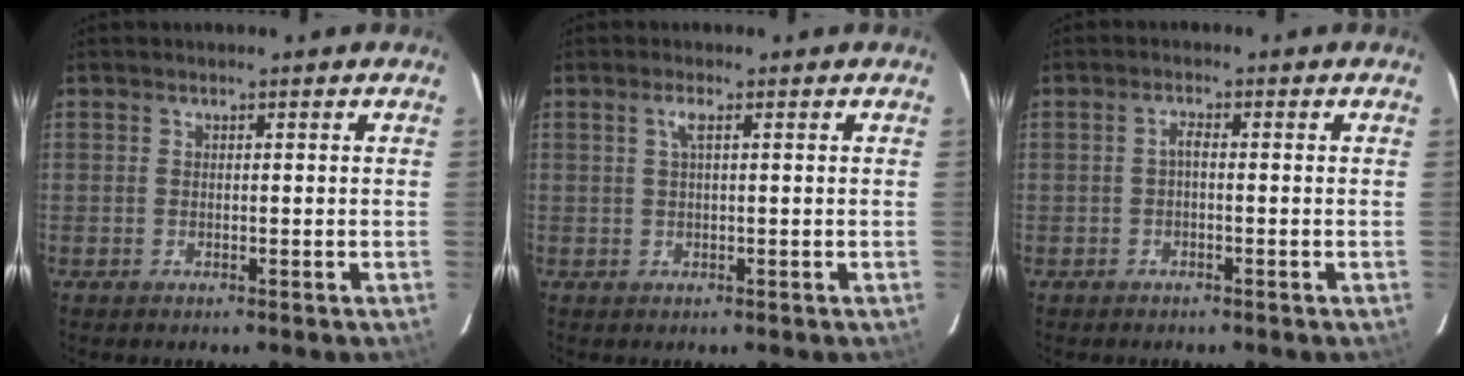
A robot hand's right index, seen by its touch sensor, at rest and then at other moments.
{"total": 1.6, "force": [0.5, 0.0, 1.6], "torque": [-0.030, 0.003, 0.008]}
{"total": 1.2, "force": [-0.5, 0.3, 1.1], "torque": [-0.021, 0.006, -0.011]}